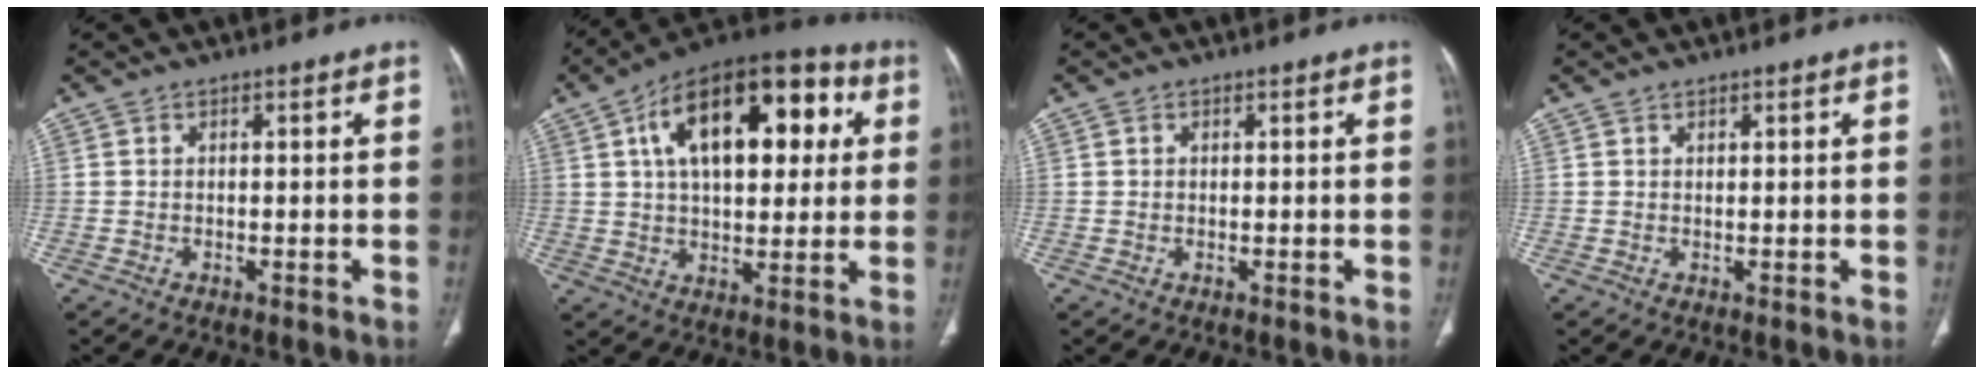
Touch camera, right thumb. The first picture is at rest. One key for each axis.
{"total": 23.6, "fx": 6.7, "fy": 12.4, "fz": 18.9, "tx": -0.260, "ty": 0.022, "tz": 0.096}
{"total": 0.5, "fx": 0.1, "fy": 0.5, "fz": 0.2, "tx": 0.001, "ty": 0.002, "tz": 0.001}
{"total": 0.6, "fx": 0.5, "fy": 0.3, "fz": 0.2, "tx": 0.000, "ty": -0.003, "tz": 0.007}